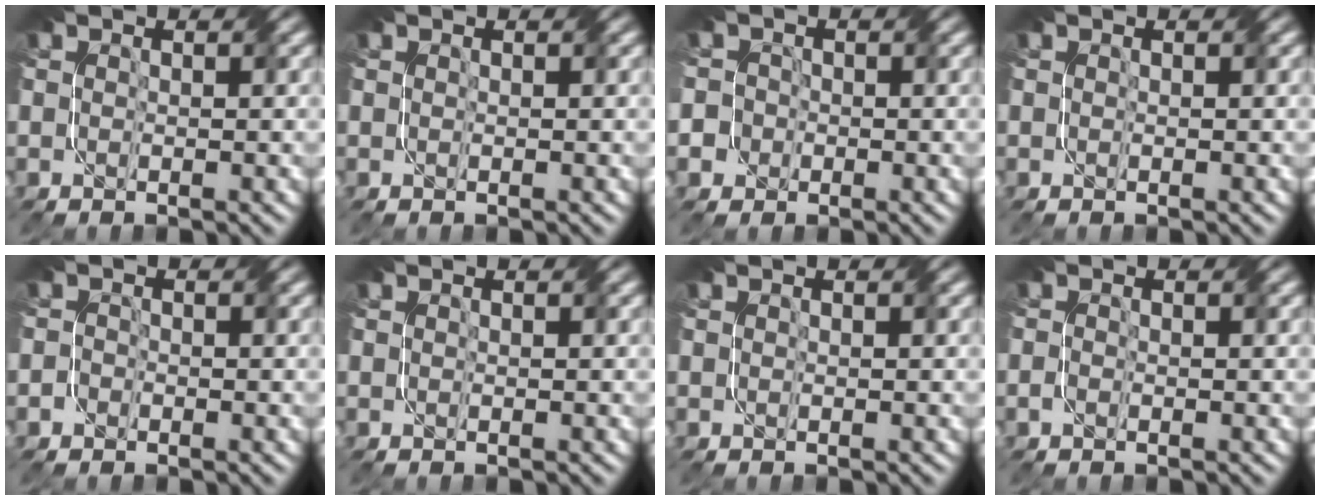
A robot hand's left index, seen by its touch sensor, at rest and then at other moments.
{"total": 0.0}
{"total": 3.7, "force": [-1.6, 3.3, 0.4], "torque": [0.001, 0.017, -0.056]}
{"total": 0.0}
{"total": 0.9, "force": [-0.9, 0.2, -0.1], "torque": [0.013, 0.002, -0.020]}
{"total": 0.0}
{"total": 0.0}
{"total": 0.8, "force": [-0.7, -0.2, 0.1], "torque": [-0.003, 0.003, -0.019]}